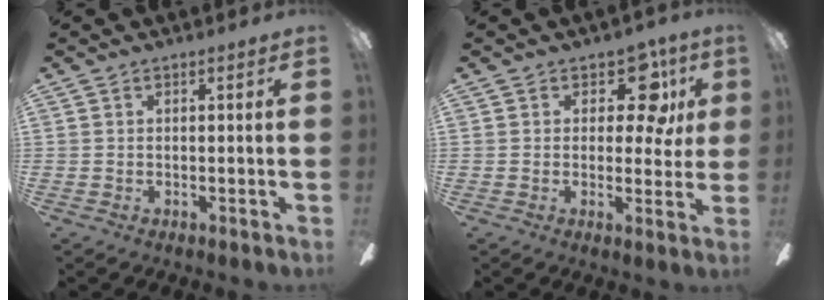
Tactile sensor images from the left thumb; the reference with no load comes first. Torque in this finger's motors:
{"motor_torque": [-0.16, -0.17, -0.30, 0.32, -0.05]}